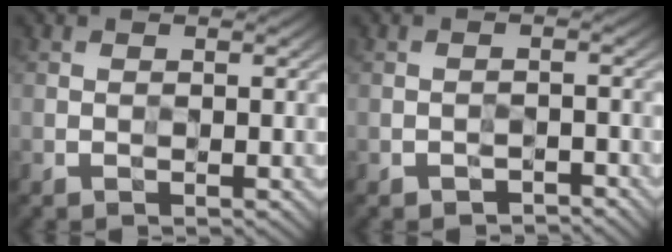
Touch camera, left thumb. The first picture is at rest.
{"total": 1.9, "force": [-1.7, 0.7, 0.6], "torque": [-0.004, 0.003, -0.025]}